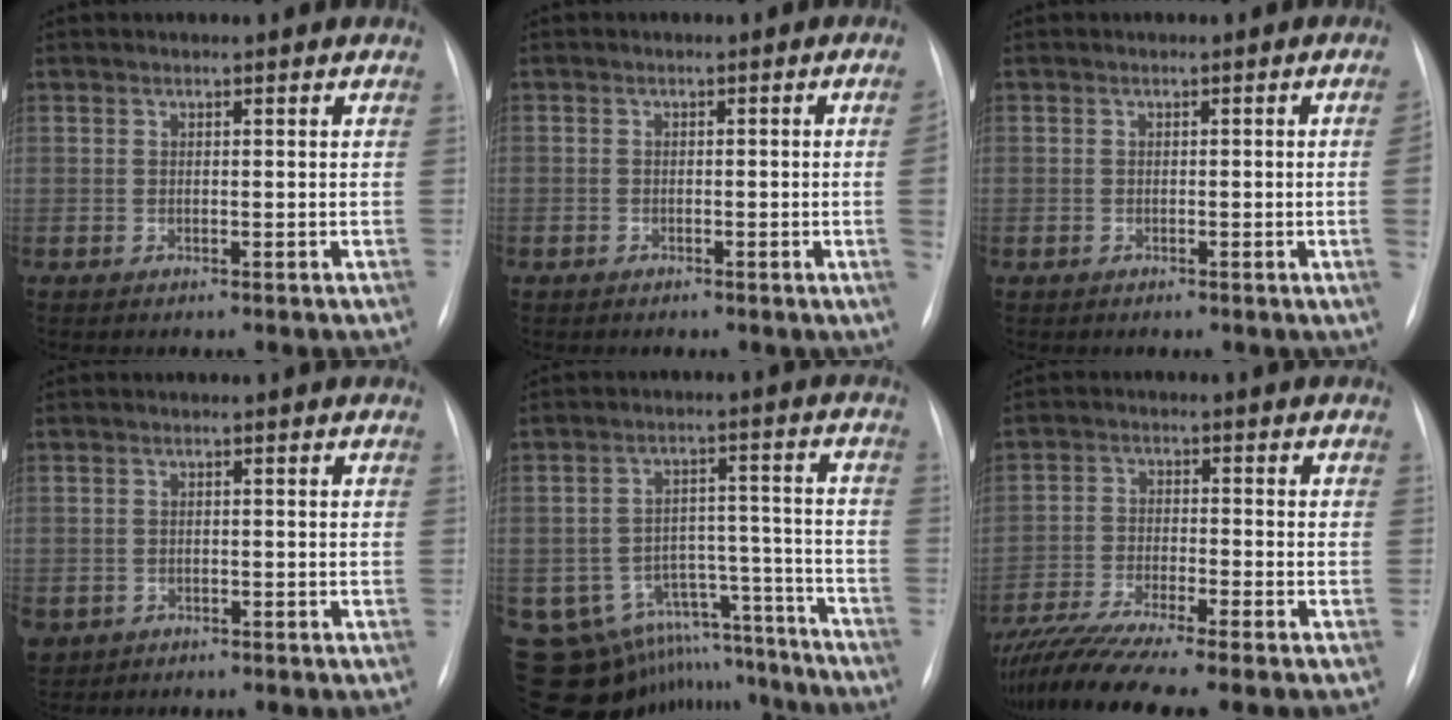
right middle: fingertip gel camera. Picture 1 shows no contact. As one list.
[{"total": 2.4, "force": [-0.6, -0.2, 2.3], "torque": [-0.034, 0.003, -0.010]}, {"total": 2.1, "force": [-0.3, -0.5, 2.0], "torque": [-0.028, 0.002, -0.003]}, {"total": 3.6, "force": [-1.9, 3.0, 0.7], "torque": [-0.016, 0.002, -0.027]}, {"total": 15.7, "force": [-13.3, 7.6, 3.4], "torque": [-0.048, 0.064, -0.172]}, {"total": 11.0, "force": [-9.2, -0.4, 6.0], "torque": [-0.107, -0.022, -0.155]}]